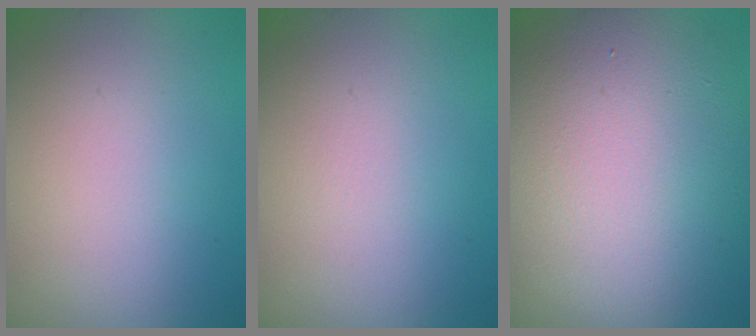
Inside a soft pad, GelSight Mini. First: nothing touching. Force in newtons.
{"total": 0.0}
{"total": 14.0, "press": 14.0, "slide": 1.2}